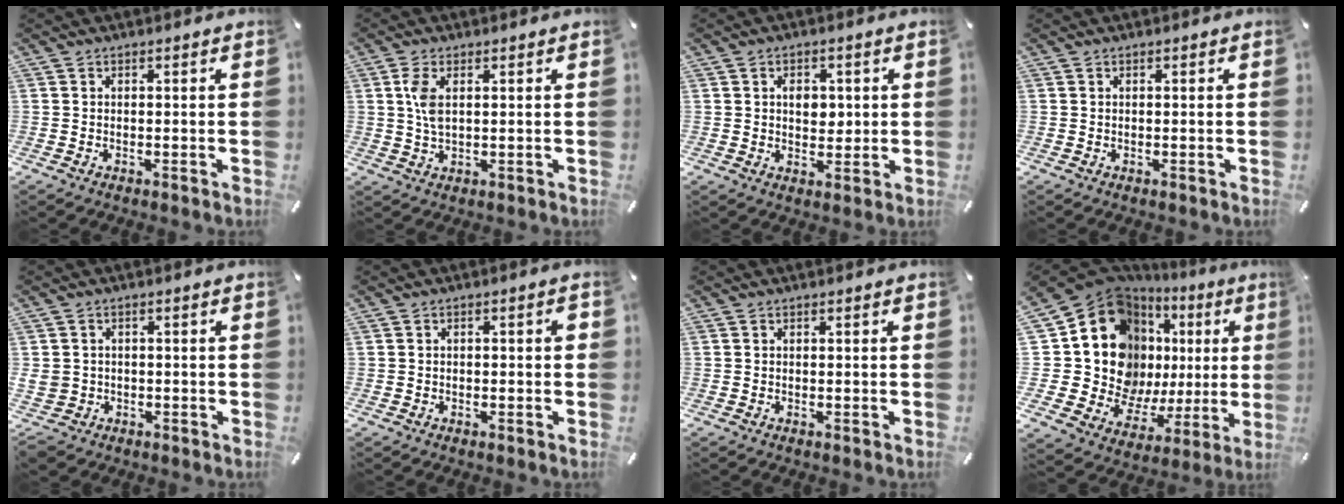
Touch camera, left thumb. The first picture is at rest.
{"total": 4.7, "force": [1.3, 2.2, 3.9], "torque": [-0.100, 0.001, 0.017]}
{"total": 4.6, "force": [0.9, 3.5, 2.8], "torque": [-0.029, -0.003, 0.007]}
{"total": 0.0}
{"total": 4.0, "force": [-0.8, 3.8, 0.9], "torque": [-0.033, 0.003, -0.016]}
{"total": 2.0, "force": [-0.3, 1.0, 1.7], "torque": [-0.030, 0.007, -0.006]}
{"total": 0.0}
{"total": 22.6, "force": [6.3, 16.4, 14.2], "torque": [-0.266, -0.067, 0.130]}